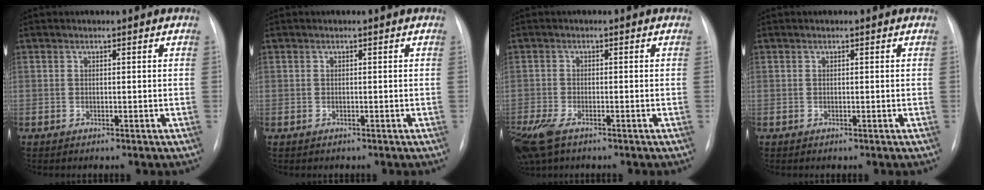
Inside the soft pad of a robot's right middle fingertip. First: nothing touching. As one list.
[{"total": 0.6, "force": [-0.2, 0.5, -0.1], "torque": [0.002, 0.007, -0.006]}, {"total": 9.1, "force": [-5.9, 3.8, 5.8], "torque": [-0.138, -0.021, -0.101]}, {"total": 0.0}]